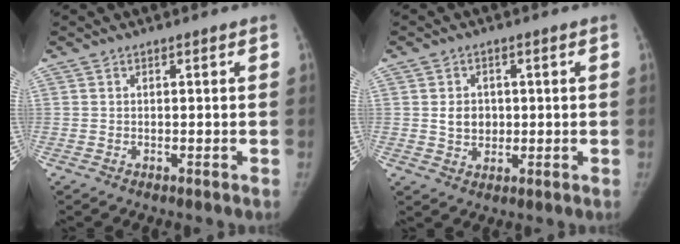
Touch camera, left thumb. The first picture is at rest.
{"total": 4.7, "force": [0.4, 3.9, 2.6], "torque": [-0.023, -0.002, 0.011]}